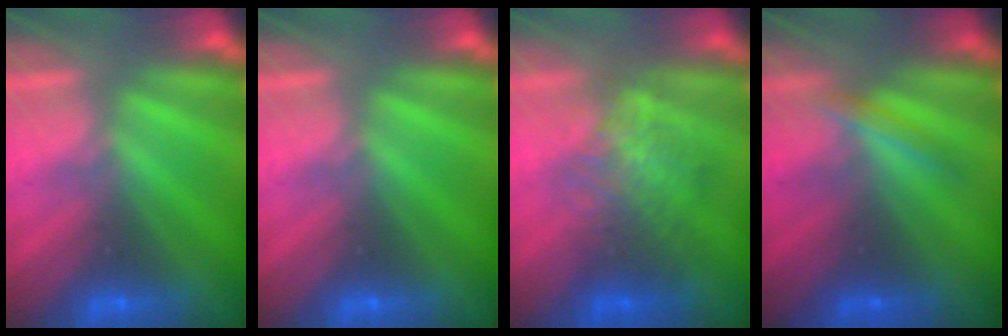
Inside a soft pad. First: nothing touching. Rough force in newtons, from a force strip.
{"total": 0.0}
{"total": 2.2}
{"total": 1.8}